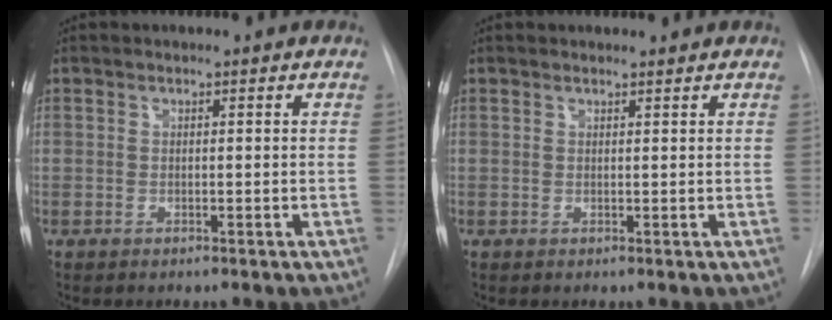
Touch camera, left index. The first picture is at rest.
{"total": 1.6, "force": [1.6, 0.1, 0.2], "torque": [-0.009, 0.008, 0.022]}